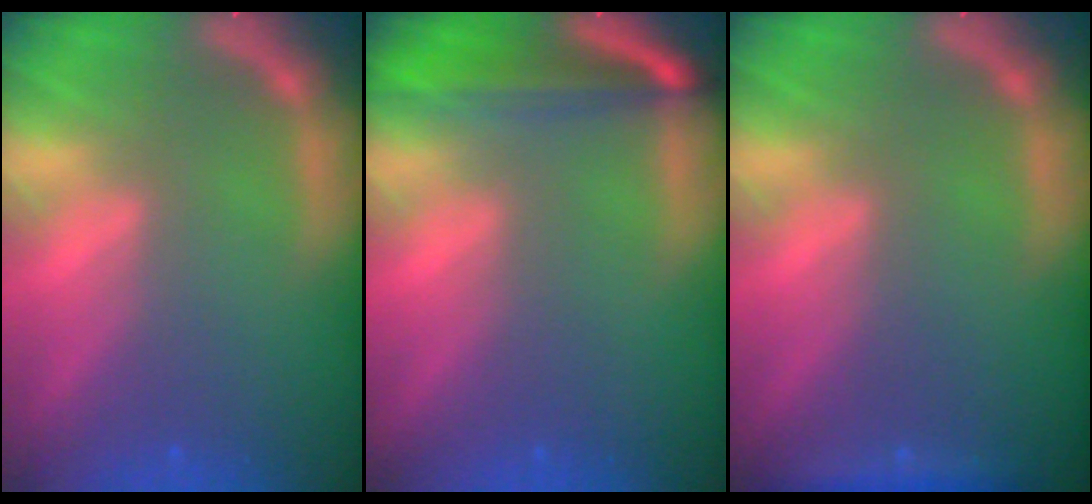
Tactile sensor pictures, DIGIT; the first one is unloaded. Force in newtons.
{"total": 6.0}
{"total": 1.9}